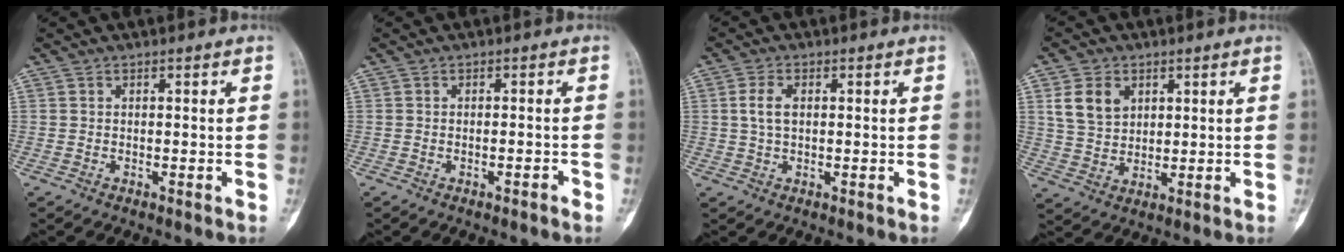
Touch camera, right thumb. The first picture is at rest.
{"total": 1.4, "force": [-0.8, 0.3, 1.1], "torque": [-0.022, 0.007, -0.009]}
{"total": 3.7, "force": [0.6, 2.1, 3.0], "torque": [-0.059, 0.004, 0.012]}
{"total": 7.6, "force": [3.0, 5.5, 4.2], "torque": [-0.060, -0.010, 0.064]}